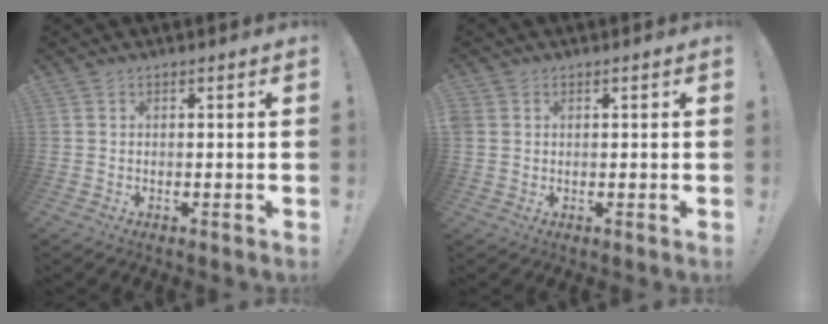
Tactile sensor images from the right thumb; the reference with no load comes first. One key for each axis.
{"total": 1.9, "fx": 0.7, "fy": 1.7, "fz": 0.6, "tx": -0.016, "ty": 0.003, "tz": 0.015}